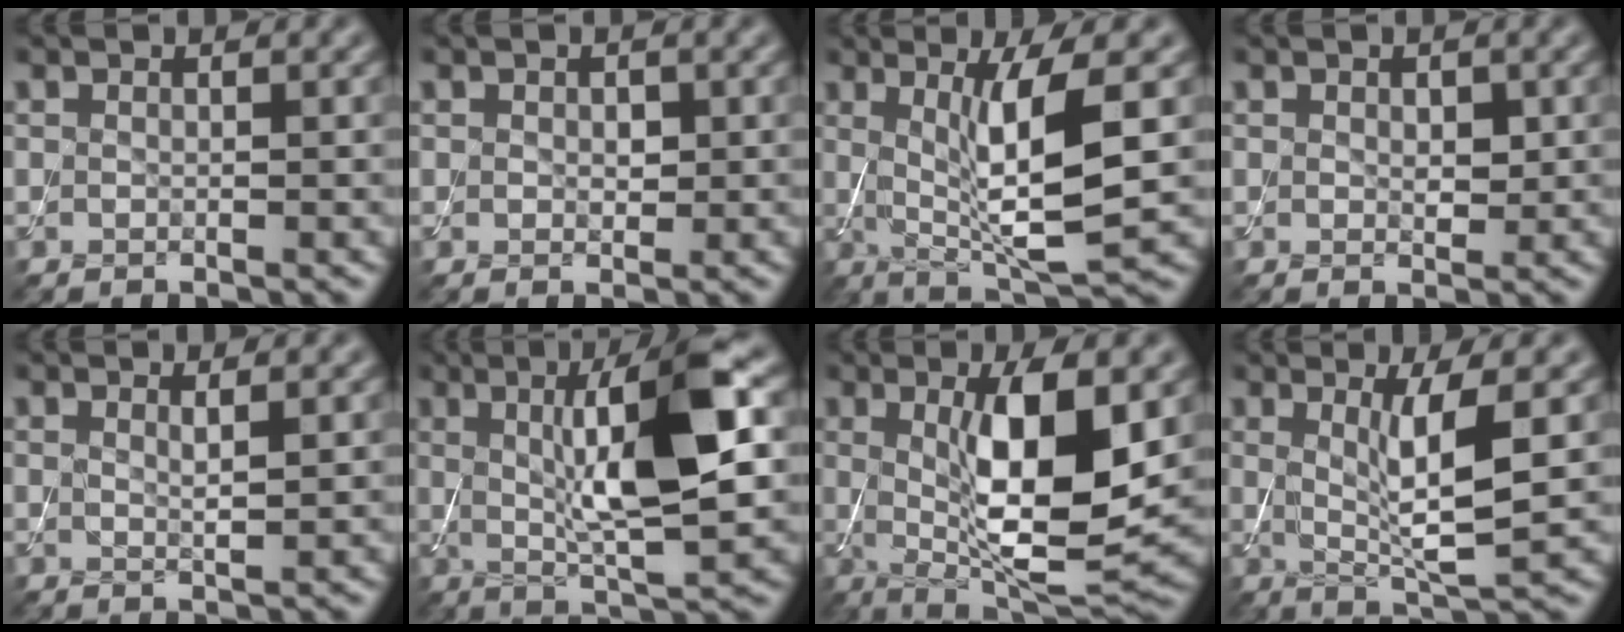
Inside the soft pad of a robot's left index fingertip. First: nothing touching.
{"total": 1.0, "force": [0.1, 0.7, 0.8], "torque": [-0.011, -0.002, 0.002]}
{"total": 7.6, "force": [0.8, 1.5, 7.4], "torque": [-0.125, -0.011, 0.023]}
{"total": 1.5, "force": [0.2, 0.9, 1.2], "torque": [-0.017, -0.003, 0.006]}
{"total": 1.3, "force": [0.6, 0.3, 1.1], "torque": [-0.014, -0.002, 0.007]}
{"total": 9.9, "force": [1.3, 2.2, 9.6], "torque": [-0.152, 0.001, 0.028]}
{"total": 10.0, "force": [1.0, 2.9, 9.6], "torque": [-0.153, -0.013, 0.024]}
{"total": 5.2, "force": [1.0, 0.8, 5.1], "torque": [-0.090, -0.010, 0.023]}